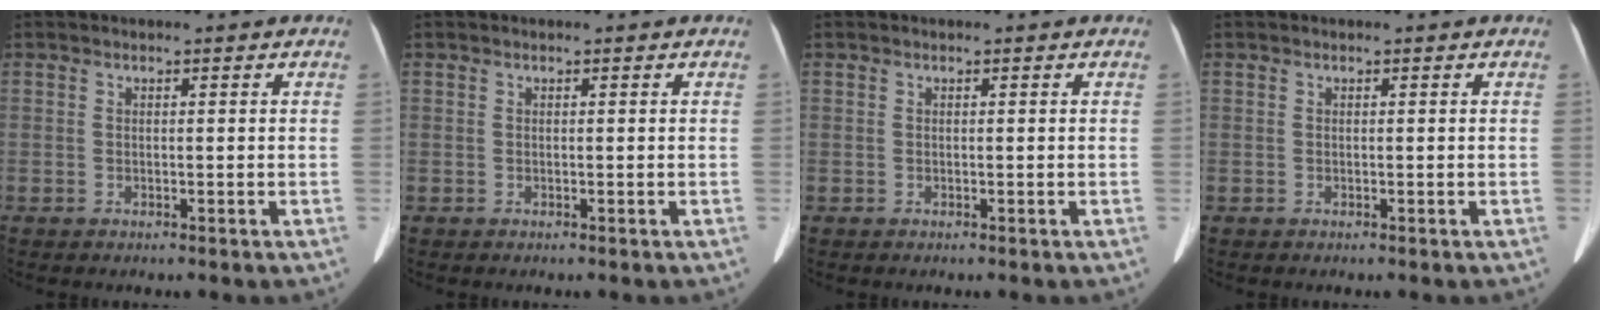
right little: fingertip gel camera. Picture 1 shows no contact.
{"total": 0.0}
{"total": 0.0}
{"total": 0.0}